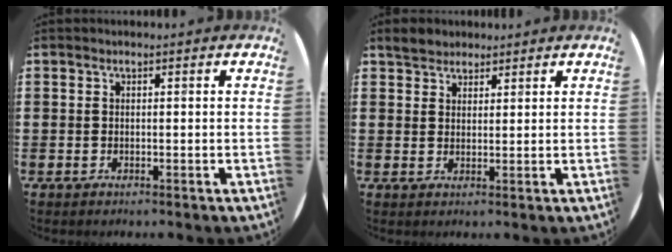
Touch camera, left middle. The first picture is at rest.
{"total": 2.8, "force": [2.5, 1.2, 0.1], "torque": [-0.002, 0.002, 0.048]}